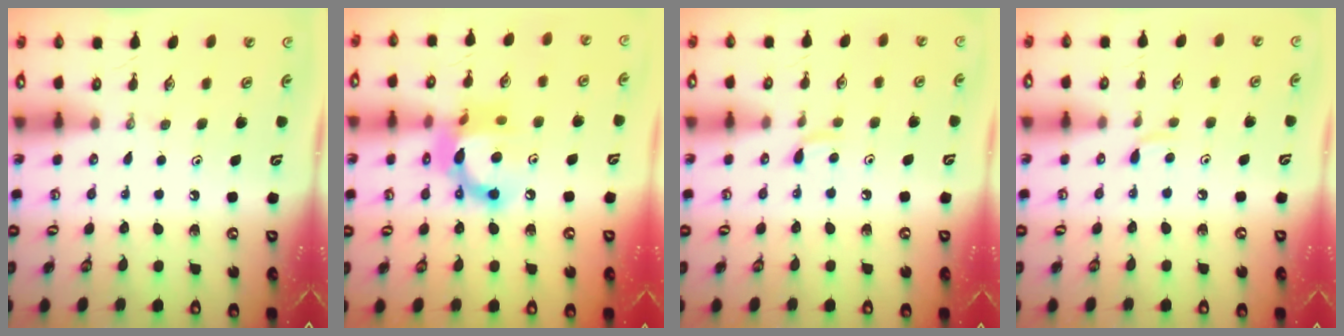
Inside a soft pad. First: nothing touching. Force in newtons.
{"total": 14.0, "press": 14.0, "slide": 0.8}
{"total": 5.6, "press": 5.5, "slide": 0.5}
{"total": 4.2, "press": 4.2, "slide": 0.4}